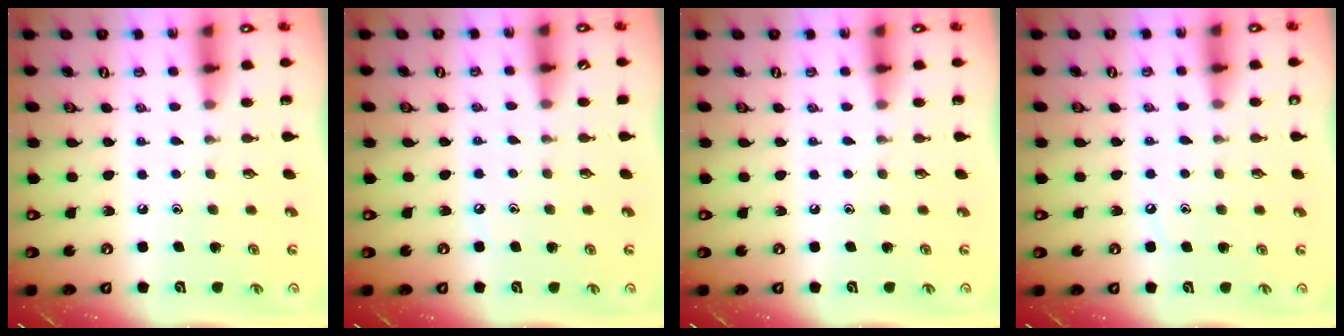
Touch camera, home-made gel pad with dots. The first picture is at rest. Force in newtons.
{"total": 3.0, "press": 3.0, "slide": 0.4}
{"total": 0.0}
{"total": 3.4, "press": 3.4, "slide": 0.4}